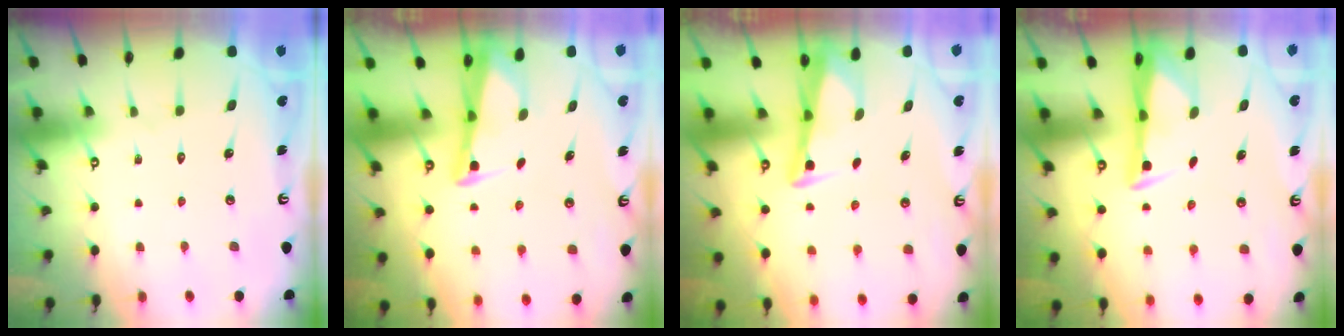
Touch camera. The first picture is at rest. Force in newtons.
{"total": 2.5, "press": 2.5, "slide": 0.2}
{"total": 3.3, "press": 3.3, "slide": 0.4}
{"total": 3.4, "press": 3.3, "slide": 0.9}